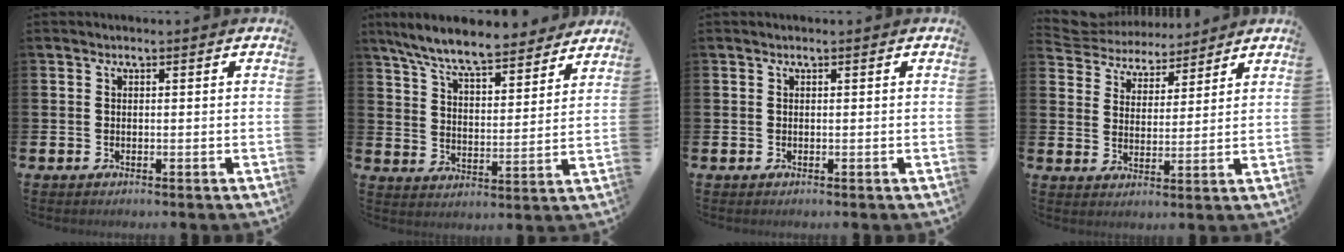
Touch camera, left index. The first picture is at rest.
{"total": 8.6, "force": [8.0, 1.1, 2.9], "torque": [-0.087, -0.050, 0.141]}
{"total": 0.0}
{"total": 5.1, "force": [4.8, 1.5, -0.7], "torque": [-0.020, -0.031, 0.086]}